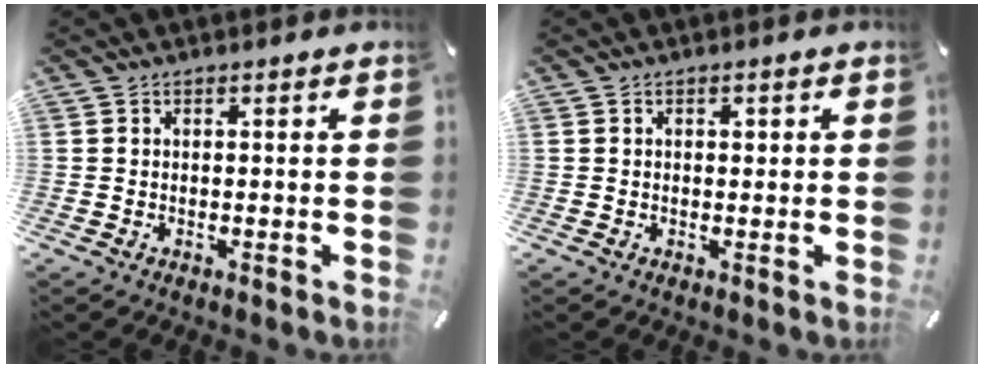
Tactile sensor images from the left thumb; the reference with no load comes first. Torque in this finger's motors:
{"motor_torque": [0.35, 0.50, 0.03, -0.17, 0.08]}